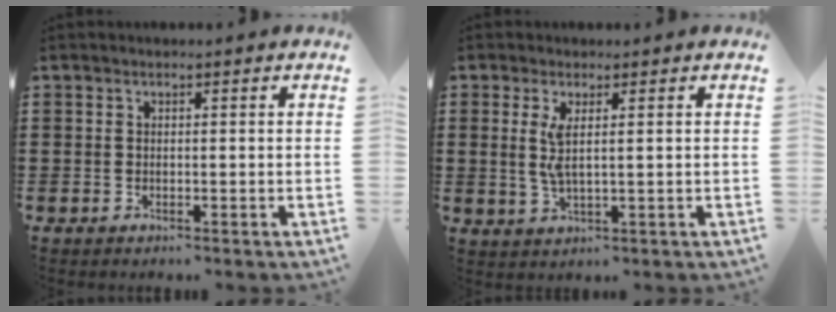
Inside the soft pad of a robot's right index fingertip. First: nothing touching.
{"total": 3.5, "force": [0.8, 0.8, 3.4], "torque": [-0.076, -0.004, 0.010]}